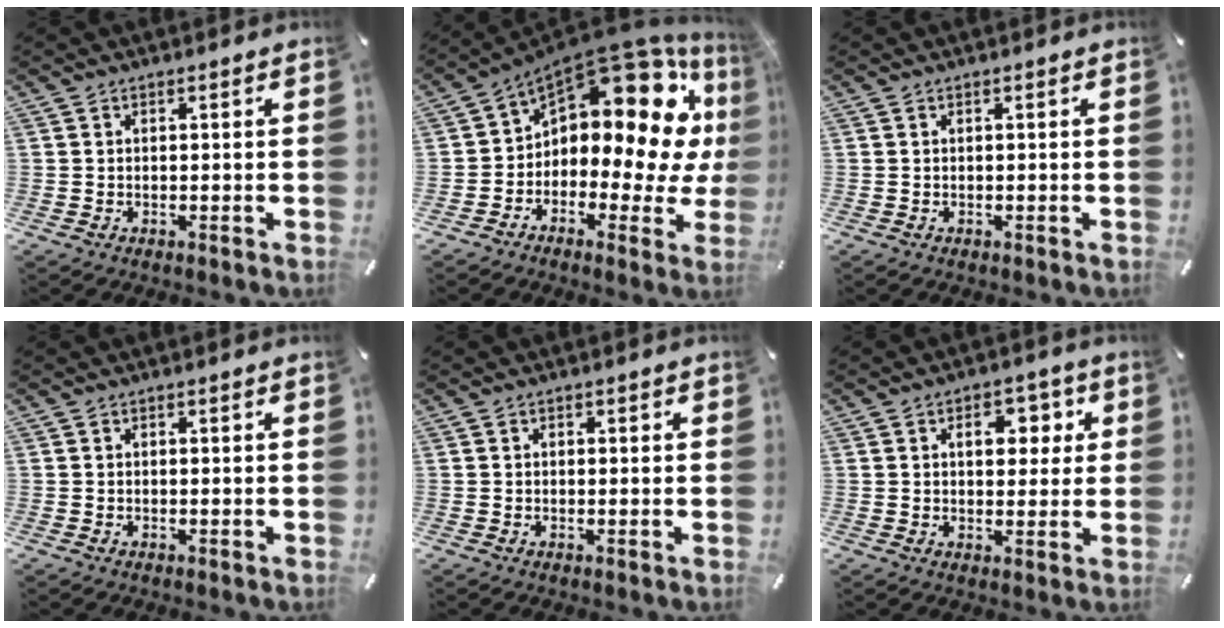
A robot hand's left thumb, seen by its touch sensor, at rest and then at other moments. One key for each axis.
{"total": 16.3, "fx": 7.0, "fy": 7.6, "fz": 12.7, "tx": -0.195, "ty": -0.073, "tz": 0.105}
{"total": 0.0}
{"total": 0.0}
{"total": 0.5, "fx": 0.0, "fy": 0.5, "fz": 0.2, "tx": -0.004, "ty": 0.002, "tz": -0.001}
{"total": 7.4, "fx": 2.2, "fy": 5.2, "fz": 4.9, "tx": -0.048, "ty": -0.008, "tz": 0.023}